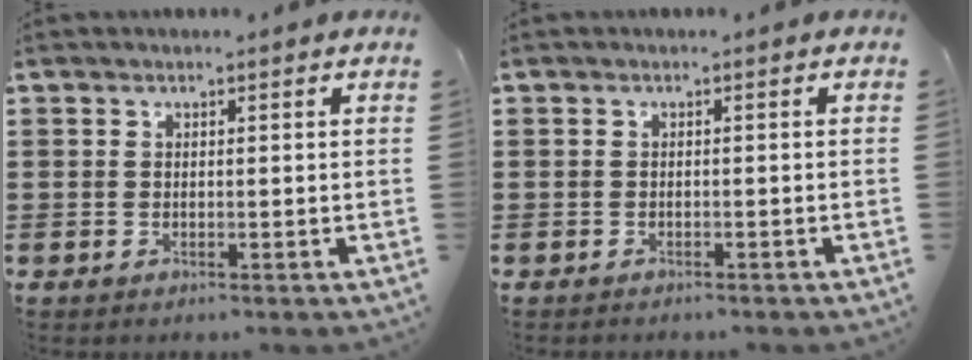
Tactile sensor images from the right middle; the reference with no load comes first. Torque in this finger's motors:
{"motor_torque": [0.07, 0.14, -0.03, -0.01]}